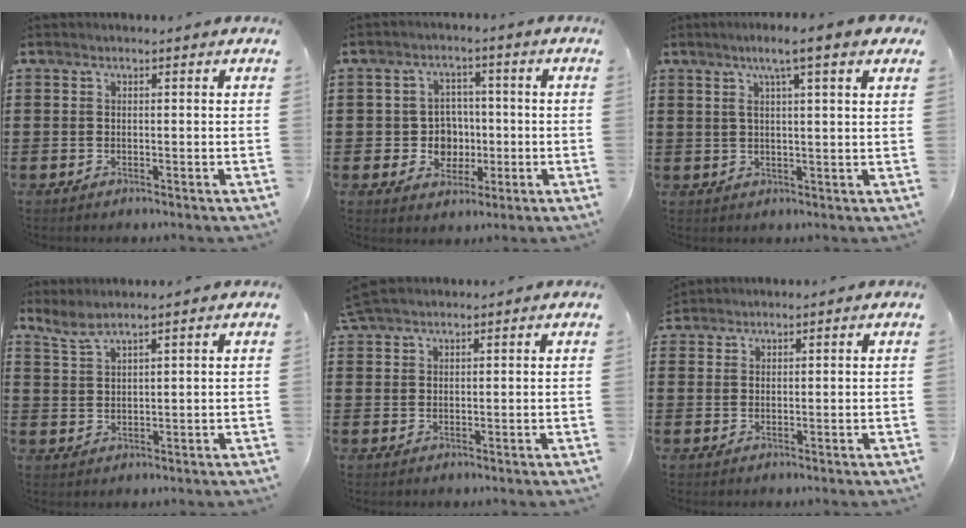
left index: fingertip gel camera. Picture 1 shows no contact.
{"total": 5.3, "force": [-0.5, 5.0, 1.8], "torque": [-0.045, 0.011, -0.011]}
{"total": 4.8, "force": [2.5, -0.3, 4.1], "torque": [-0.085, 0.002, 0.039]}
{"total": 2.9, "force": [2.5, 0.2, 1.4], "torque": [-0.033, 0.001, 0.047]}
{"total": 2.7, "force": [2.5, 0.5, 1.0], "torque": [-0.026, 0.004, 0.049]}
{"total": 1.5, "force": [1.4, 0.2, -0.2], "torque": [0.000, 0.001, 0.030]}